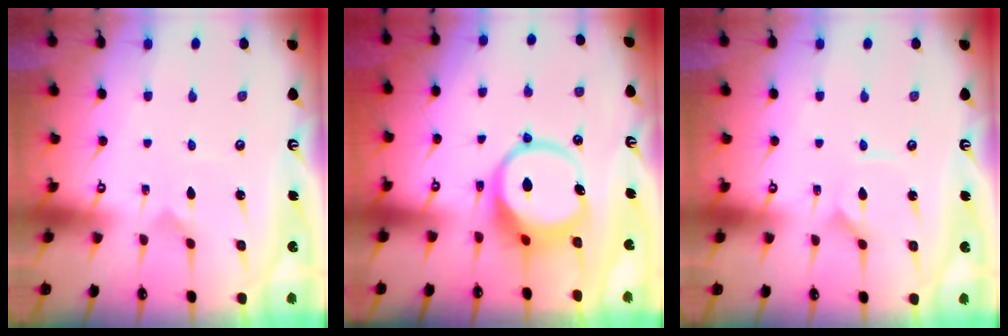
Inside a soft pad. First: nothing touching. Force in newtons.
{"total": 9.4, "press": 9.3, "slide": 1.3}
{"total": 1.5, "press": 1.5, "slide": 0.1}